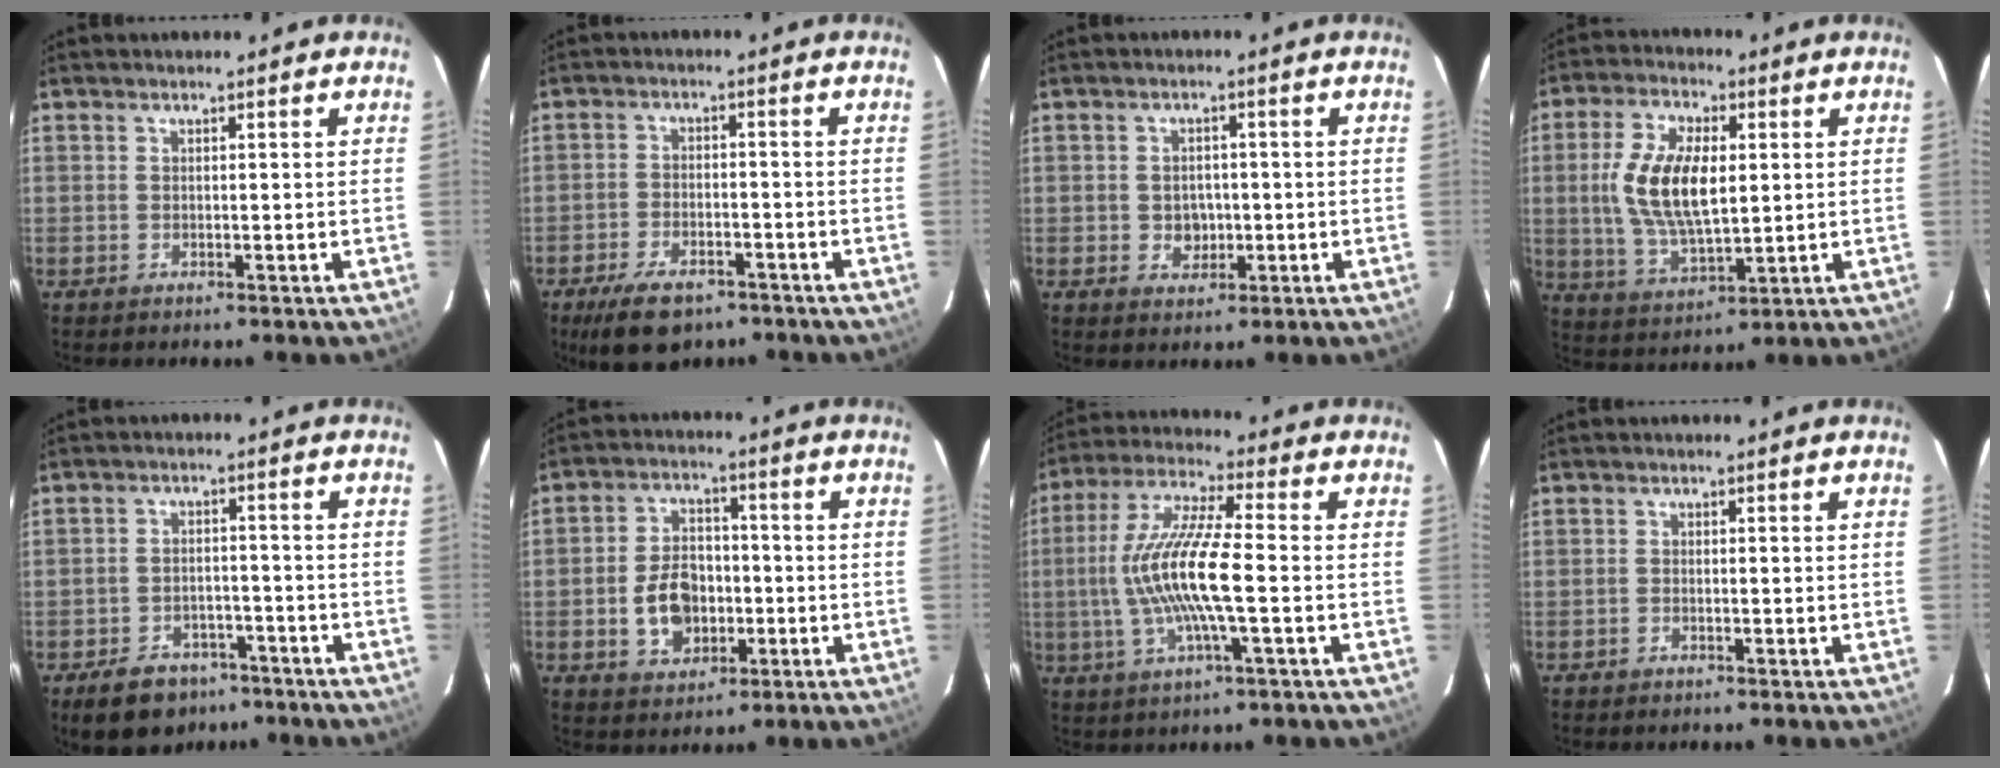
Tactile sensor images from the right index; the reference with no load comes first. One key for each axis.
{"total": 10.2, "fx": -7.1, "fy": 4.7, "fz": 5.5, "tx": -0.127, "ty": -0.011, "tz": -0.114}
{"total": 3.8, "fx": -0.5, "fy": 3.4, "fz": 1.6, "tx": -0.031, "ty": 0.008, "tz": 0.001}
{"total": 13.7, "fx": 1.5, "fy": 6.5, "fz": 11.9, "tx": -0.235, "ty": 0.002, "tz": 0.036}
{"total": 10.3, "fx": -7.2, "fy": 6.4, "fz": 3.8, "tx": -0.096, "ty": 0.015, "tz": -0.093}
{"total": 7.3, "fx": -1.8, "fy": 5.6, "fz": 4.3, "tx": -0.082, "ty": 0.018, "tz": -0.021}
{"total": 14.1, "fx": -1.8, "fy": 1.8, "fz": 13.9, "tx": -0.277, "ty": 0.002, "tz": -0.036}
{"total": 0.7, "fx": -0.6, "fy": 0.4, "fz": 0.0, "tx": -0.002, "ty": 0.003, "tz": -0.010}